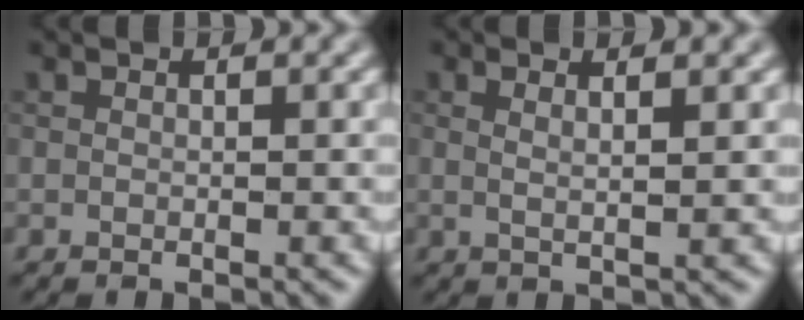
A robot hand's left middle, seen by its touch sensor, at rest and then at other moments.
{"total": 2.9, "force": [1.3, 1.0, 2.4], "torque": [-0.024, 0.003, 0.000]}